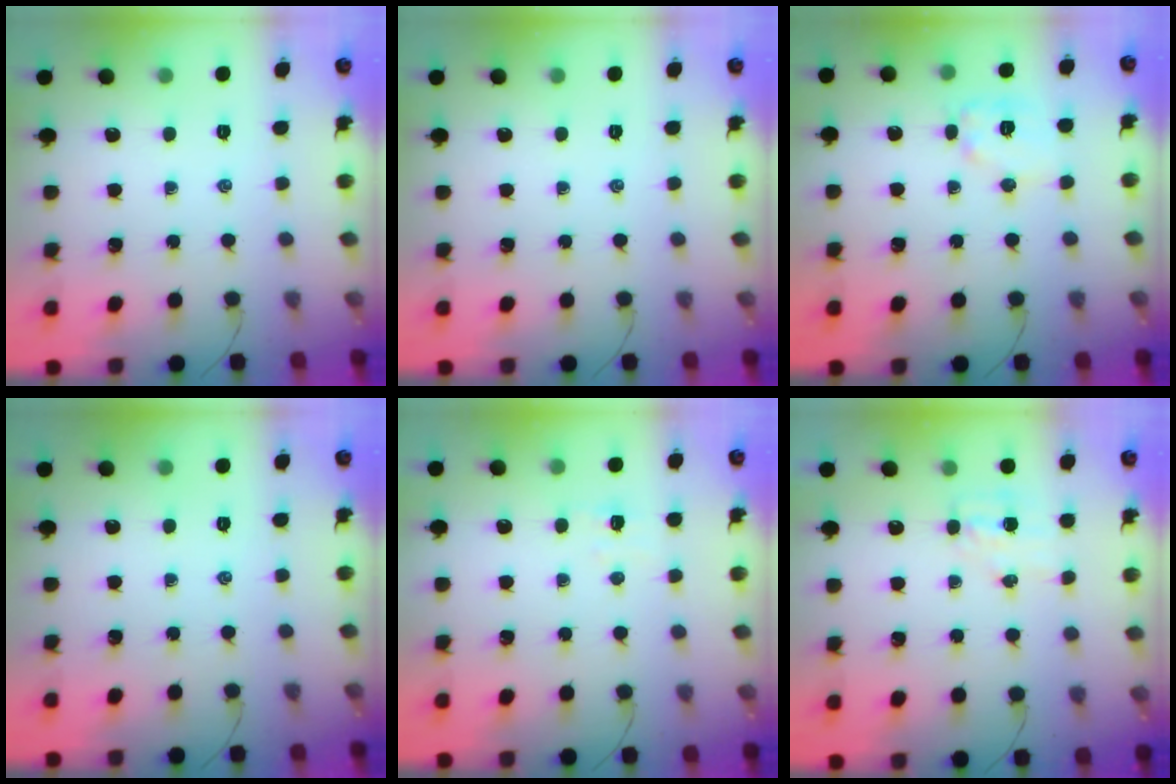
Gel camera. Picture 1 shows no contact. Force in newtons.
{"total": 0.0}
{"total": 9.5, "press": 9.5, "slide": 0.2}
{"total": 0.0}
{"total": 2.9, "press": 2.8, "slide": 0.8}
{"total": 4.9, "press": 4.8, "slide": 1.1}